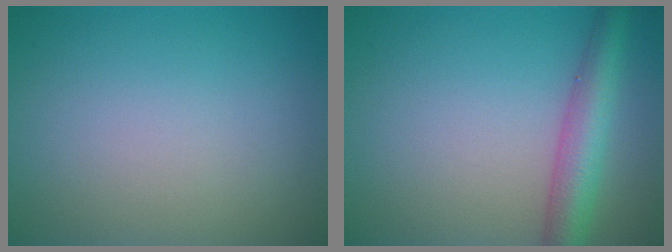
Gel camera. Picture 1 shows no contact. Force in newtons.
{"total": 4.6, "press": 4.6, "slide": 0.1}